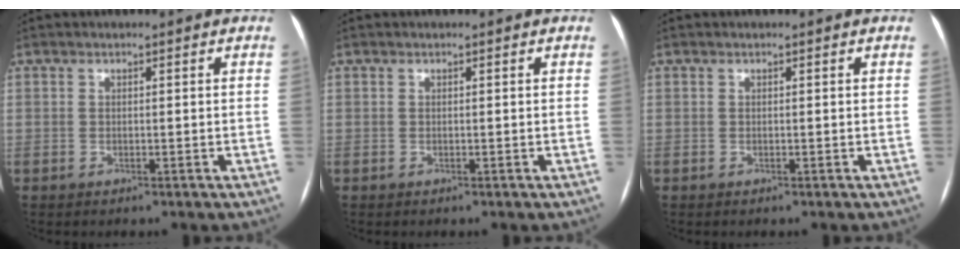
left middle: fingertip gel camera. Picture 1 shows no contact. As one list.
[{"total": 0.0}, {"total": 0.0}]